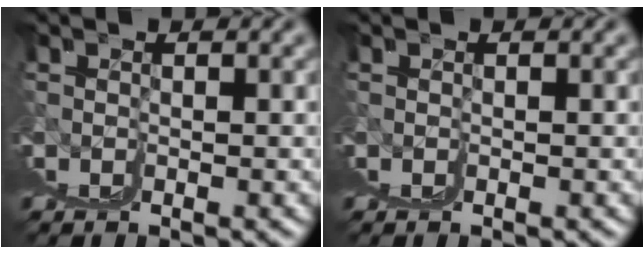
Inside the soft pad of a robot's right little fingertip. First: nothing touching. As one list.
[{"total": 0.0}]